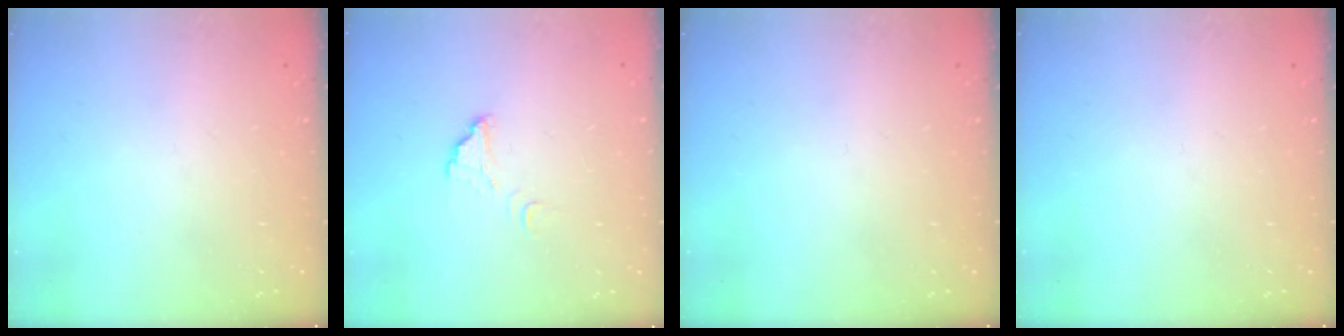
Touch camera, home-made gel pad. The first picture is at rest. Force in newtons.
{"total": 6.0, "press": 6.0, "slide": 0.6}
{"total": 0.0}
{"total": 0.0}